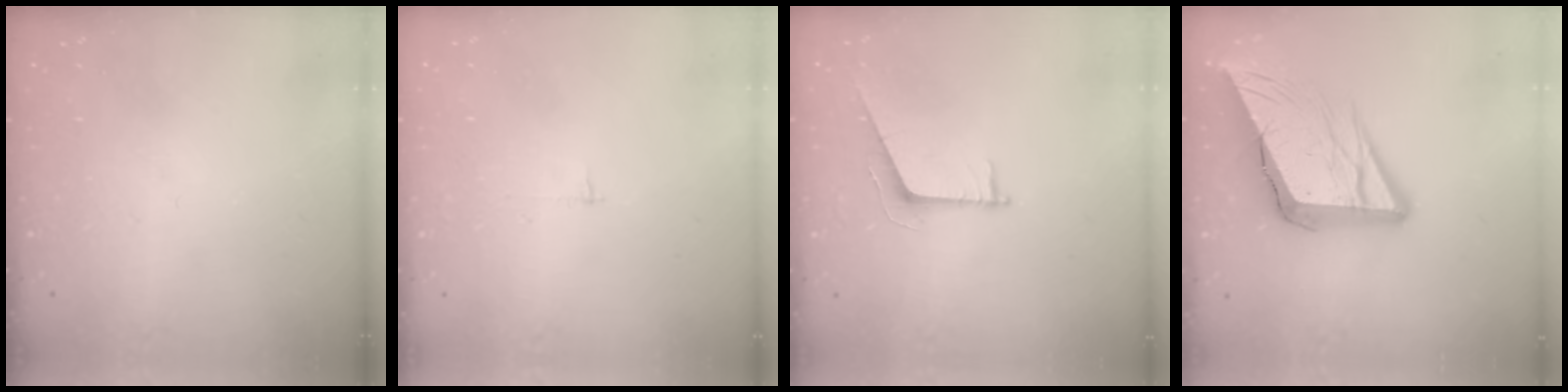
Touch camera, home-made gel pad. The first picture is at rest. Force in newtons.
{"total": 2.5, "press": 2.5, "slide": 0.2}
{"total": 6.5, "press": 6.5, "slide": 0.2}
{"total": 18.2, "press": 18.0, "slide": 2.6}